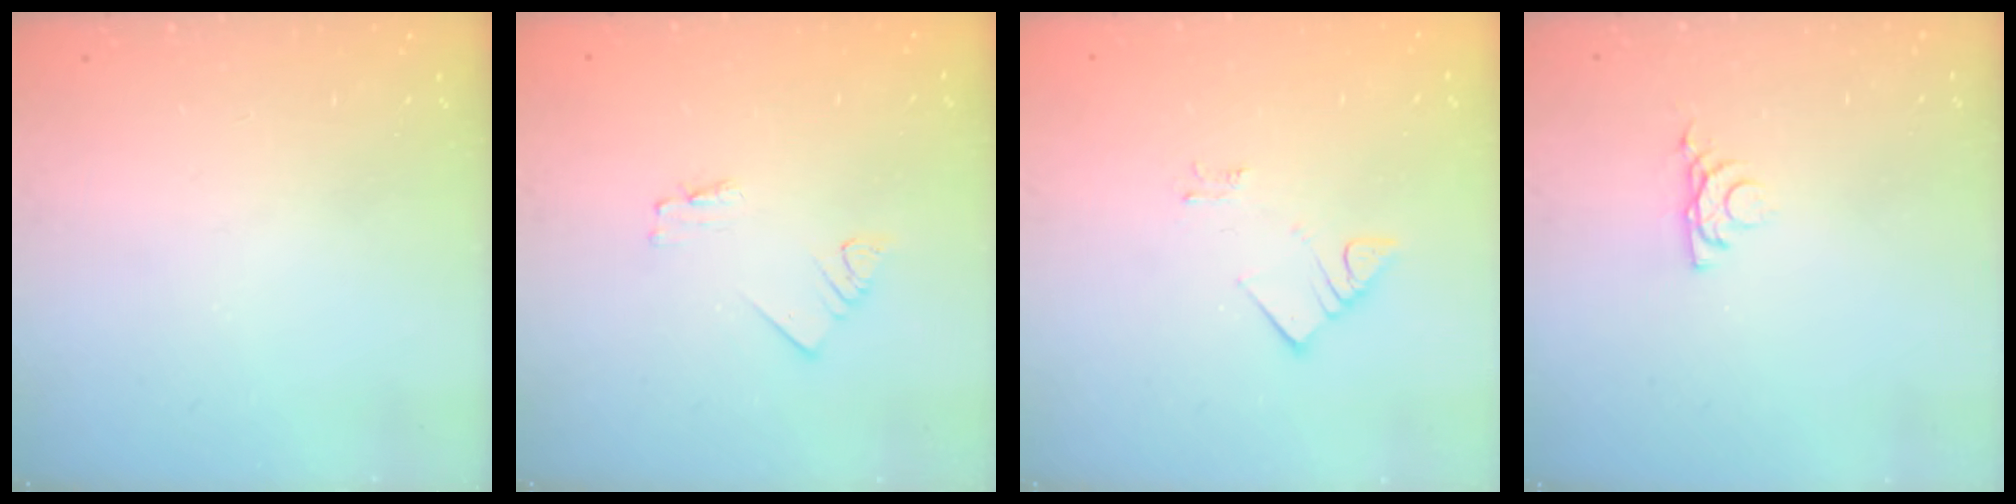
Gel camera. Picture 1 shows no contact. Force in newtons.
{"total": 1.6, "press": 1.6, "slide": 0.1}
{"total": 3.3, "press": 3.3, "slide": 0.1}
{"total": 4.3, "press": 4.2, "slide": 0.8}